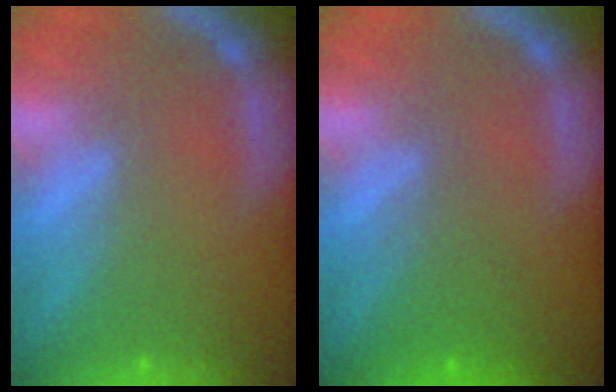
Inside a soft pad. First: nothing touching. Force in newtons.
{"total": 2.5}